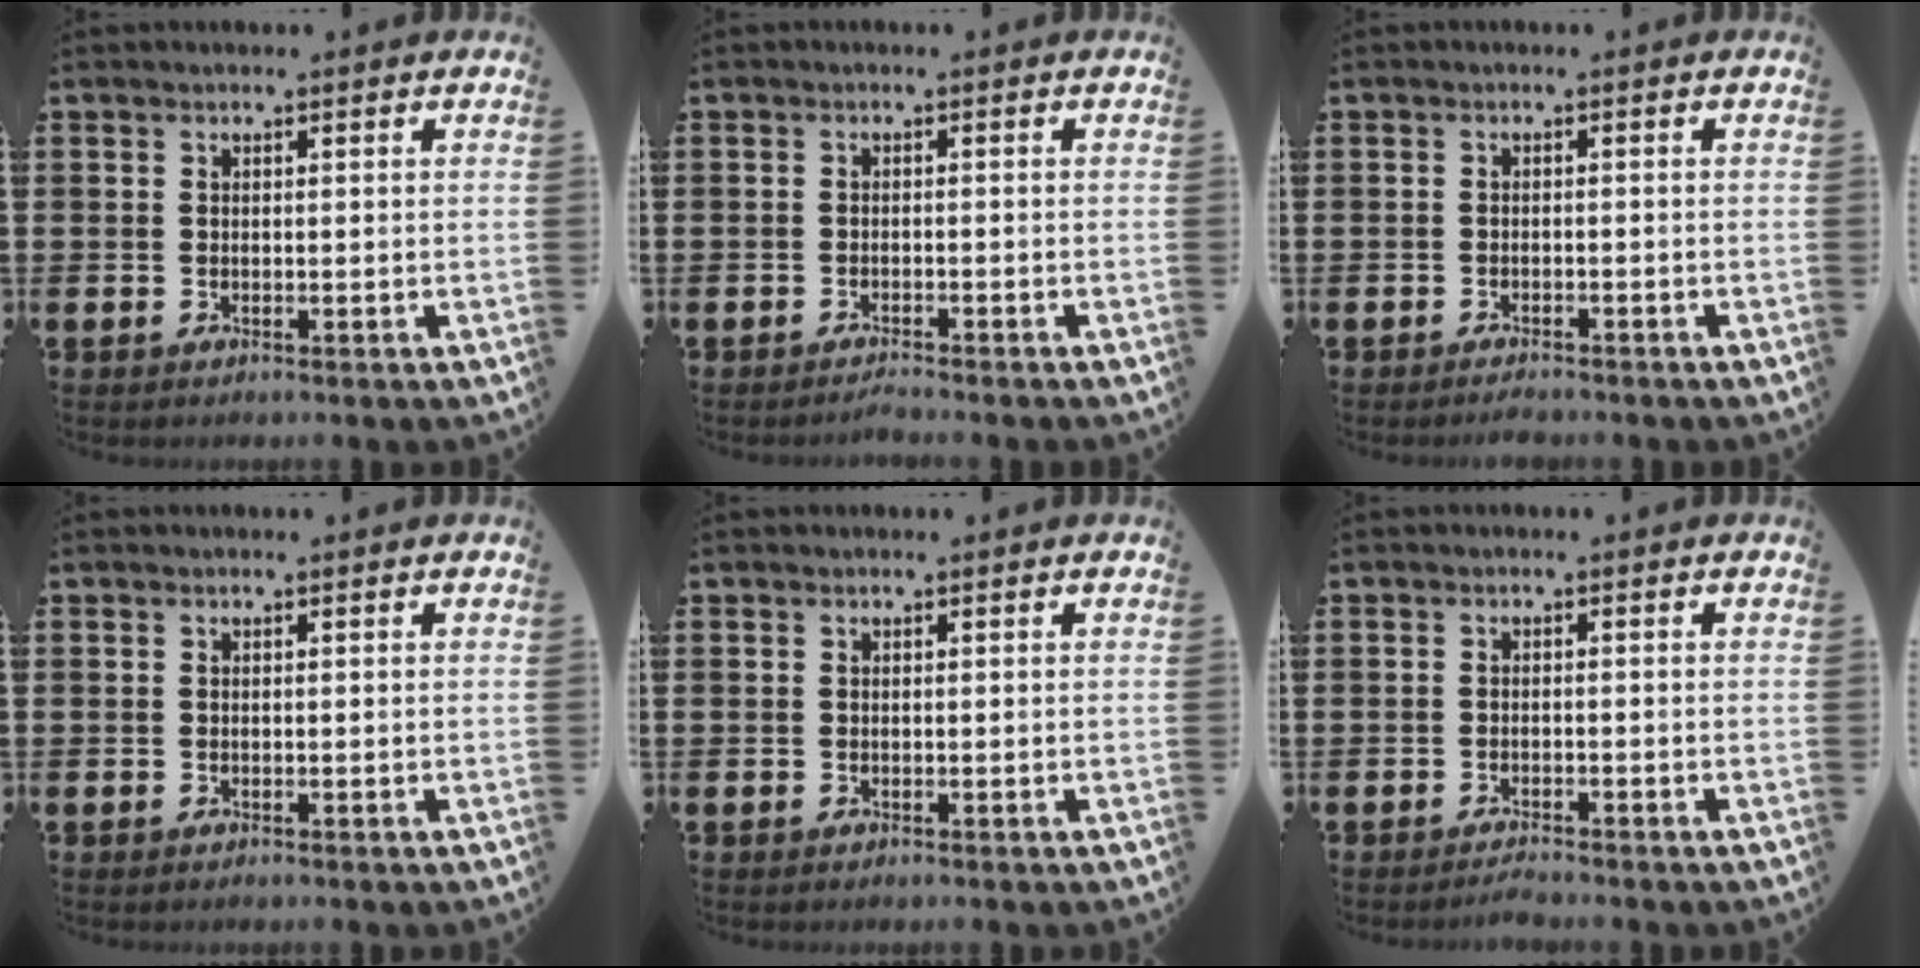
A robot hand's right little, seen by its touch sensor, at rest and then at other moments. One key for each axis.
{"total": 1.0, "fx": -1.0, "fy": -0.1, "fz": 0.2, "tx": -0.005, "ty": -0.002, "tz": -0.019}
{"total": 1.1, "fx": -1.1, "fy": 0.1, "fz": 0.2, "tx": -0.007, "ty": 0.000, "tz": -0.022}
{"total": 0.0}
{"total": 0.0}
{"total": 1.2, "fx": -1.2, "fy": -0.1, "fz": 0.3, "tx": -0.007, "ty": 0.000, "tz": -0.023}